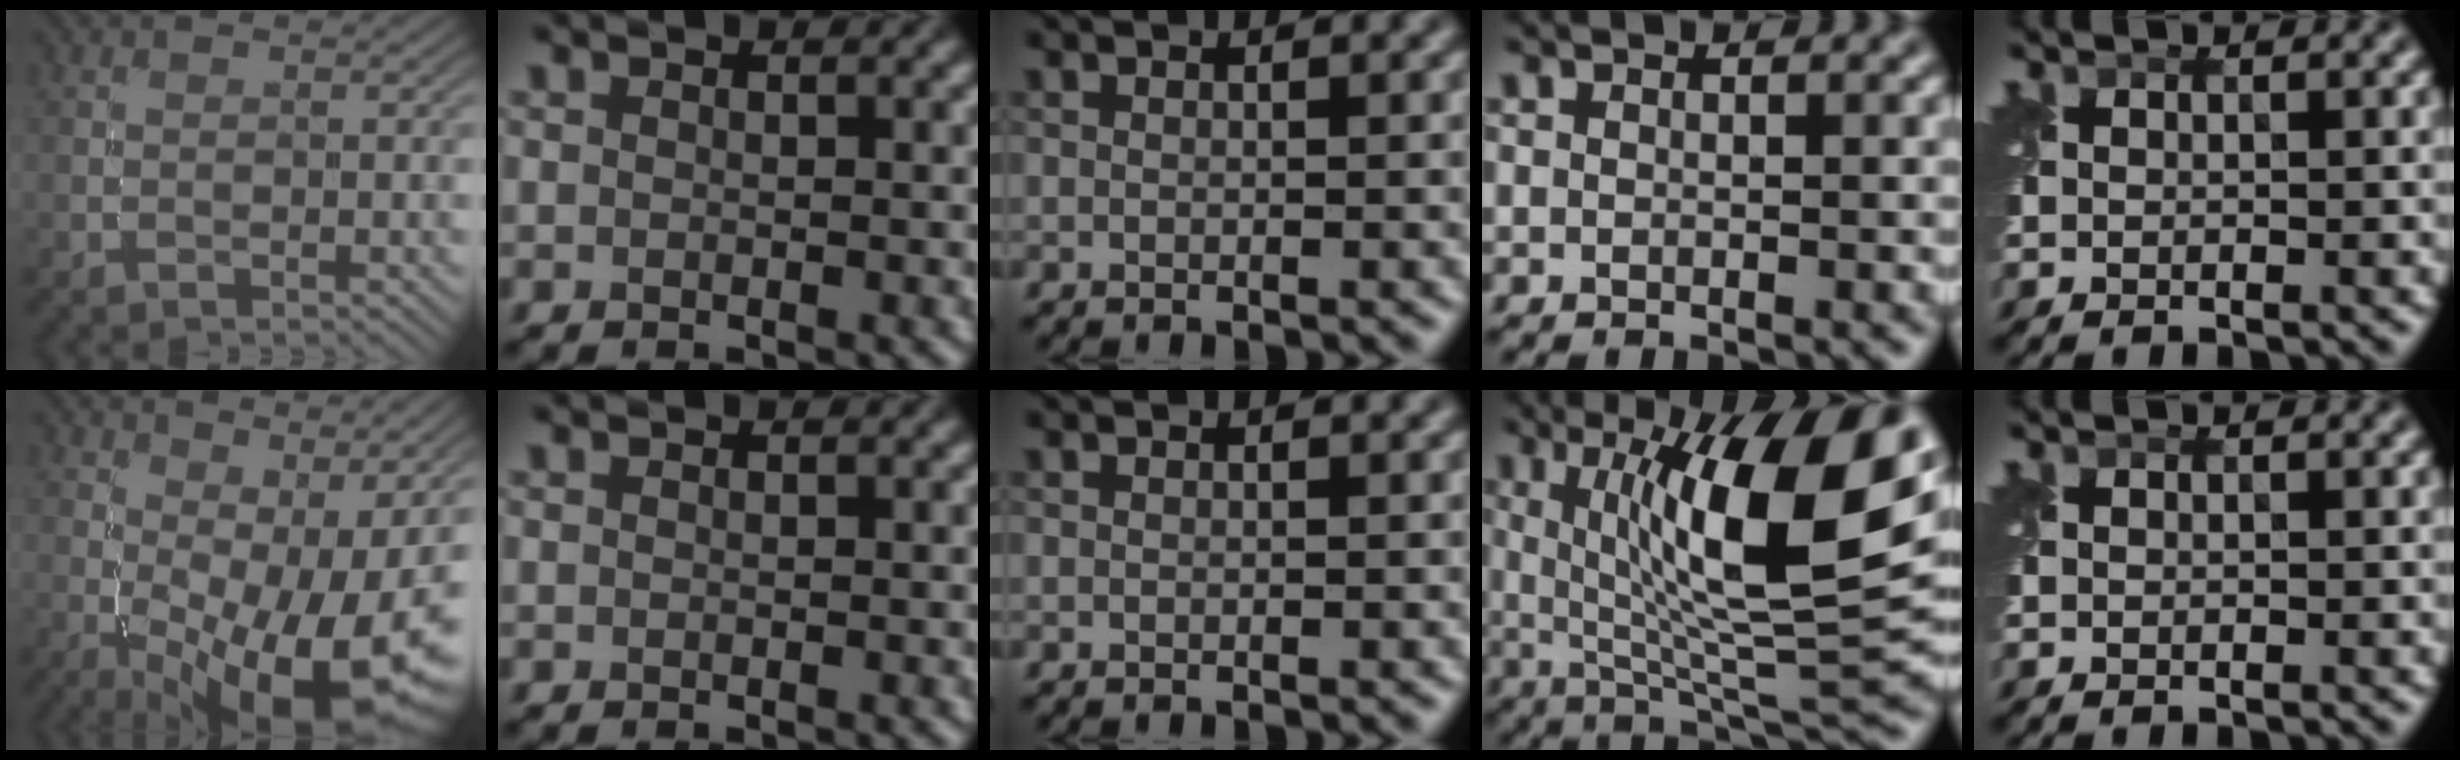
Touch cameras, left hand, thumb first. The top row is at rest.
{"thumb": {"total": 16.7, "force": [-1.4, 6.6, 15.2], "torque": [-0.212, -0.007, -0.001]}, "ring": {"total": 13.3, "force": [3.5, 3.3, 12.5], "torque": [-0.184, -0.001, 0.060]}}